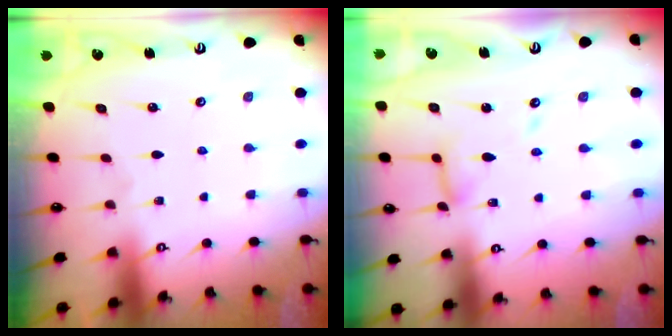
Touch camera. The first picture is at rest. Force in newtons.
{"total": 9.7, "press": 9.6, "slide": 0.8}